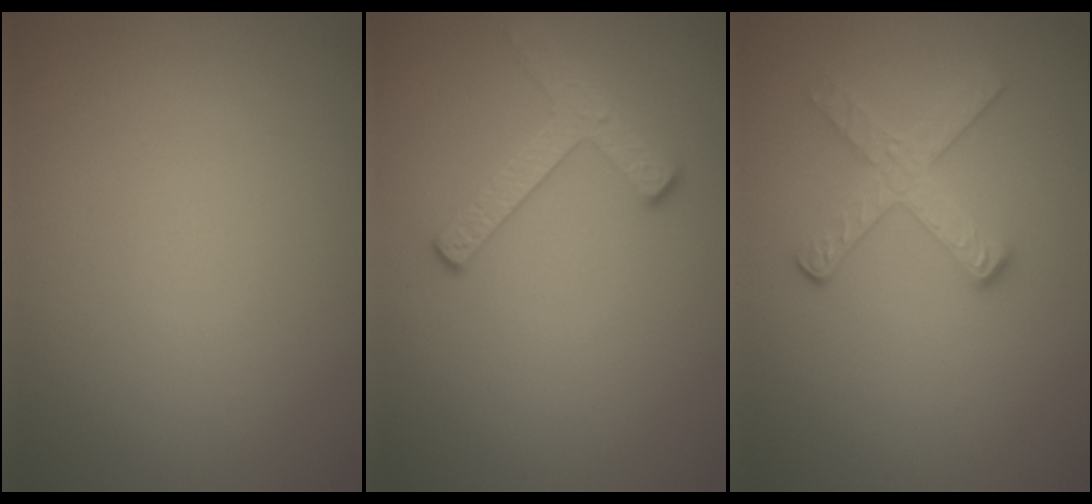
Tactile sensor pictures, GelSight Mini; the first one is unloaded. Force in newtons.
{"total": 2.5, "press": 2.4, "slide": 0.5}
{"total": 2.8, "press": 2.6, "slide": 1.0}